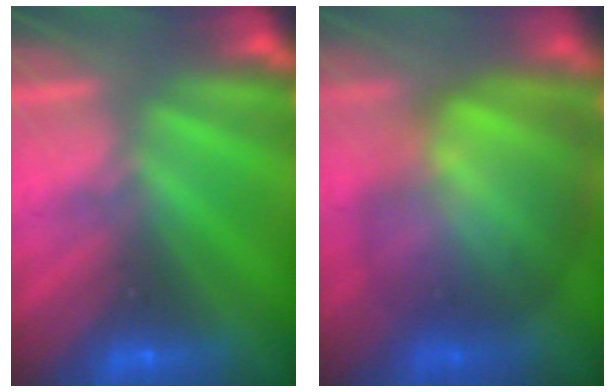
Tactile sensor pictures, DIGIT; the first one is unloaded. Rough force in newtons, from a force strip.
{"total": 8.3}